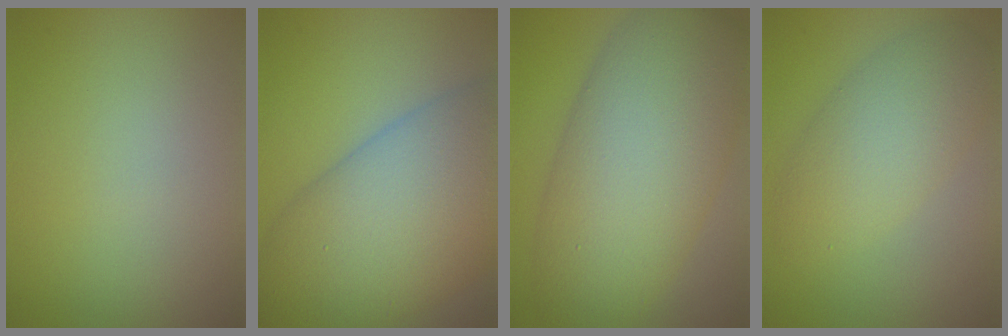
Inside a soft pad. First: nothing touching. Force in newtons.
{"total": 13.0, "press": 13.0, "slide": 0.6}
{"total": 12.2, "press": 12.2, "slide": 0.4}
{"total": 5.1, "press": 5.1, "slide": 0.3}